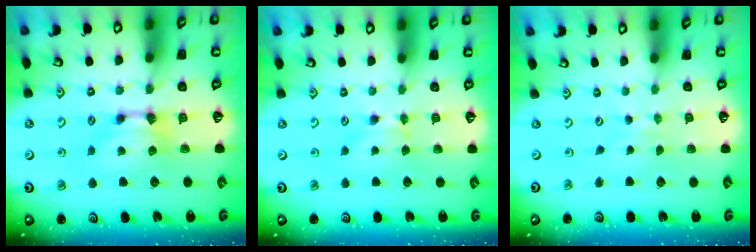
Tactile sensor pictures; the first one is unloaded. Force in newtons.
{"total": 0.9, "press": 0.8, "slide": 0.5}
{"total": 4.5, "press": 4.4, "slide": 0.3}